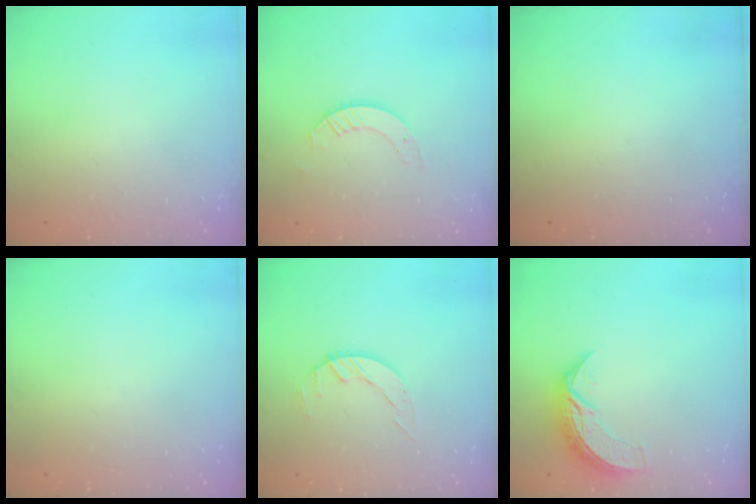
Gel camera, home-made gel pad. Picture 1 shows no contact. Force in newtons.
{"total": 5.8, "press": 5.8, "slide": 0.4}
{"total": 0.0}
{"total": 0.0}
{"total": 2.4, "press": 2.4, "slide": 0.1}
{"total": 7.8, "press": 7.8, "slide": 0.2}